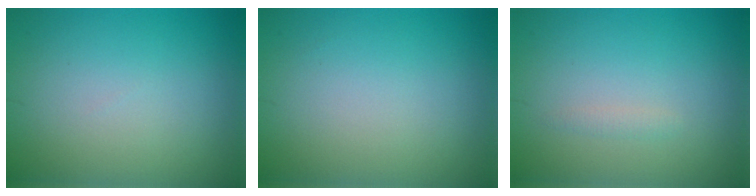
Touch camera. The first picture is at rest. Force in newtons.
{"total": 0.0}
{"total": 0.7, "press": 0.7, "slide": 0.0}